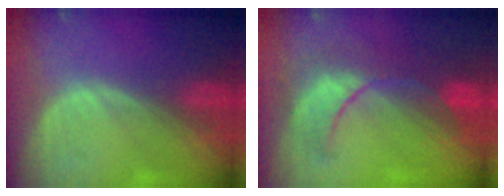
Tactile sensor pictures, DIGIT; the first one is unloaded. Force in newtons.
{"total": 8.7, "press": 8.5, "slide": 2.1}